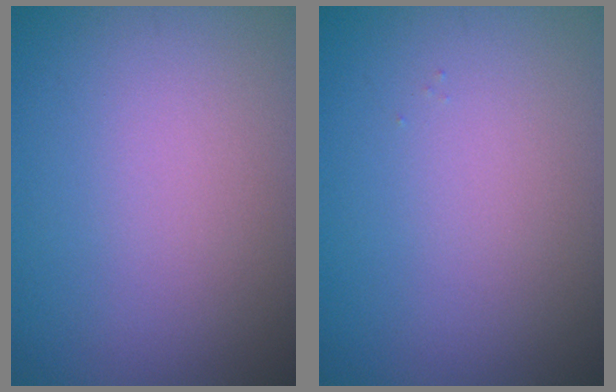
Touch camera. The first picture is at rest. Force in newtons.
{"total": 0.0}